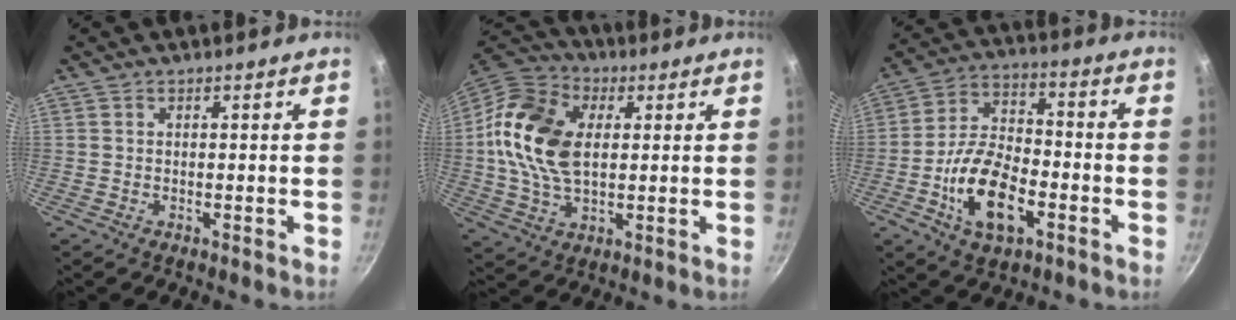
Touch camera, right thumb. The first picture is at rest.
{"total": 17.2, "force": [2.3, 11.2, 12.8], "torque": [-0.227, 0.012, 0.029]}
{"total": 14.9, "force": [-5.3, 7.9, 11.5], "torque": [-0.200, 0.035, -0.100]}